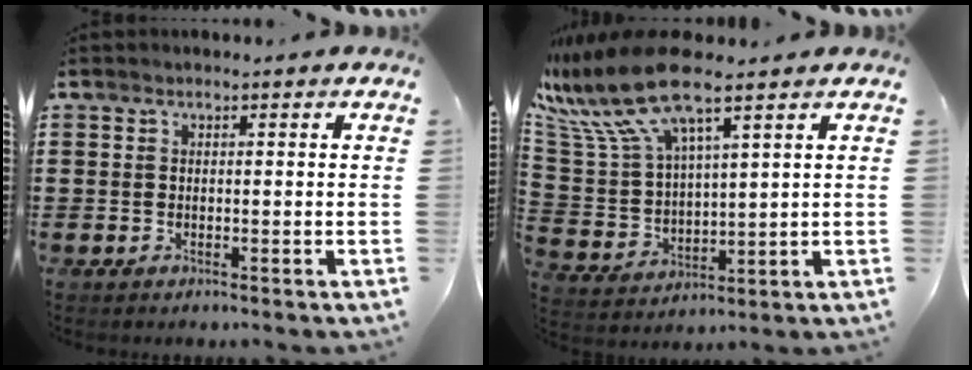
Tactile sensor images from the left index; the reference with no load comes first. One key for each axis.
{"total": 11.9, "fx": 8.7, "fy": 2.4, "fz": 7.8, "tx": -0.198, "ty": -0.033, "tz": 0.149}